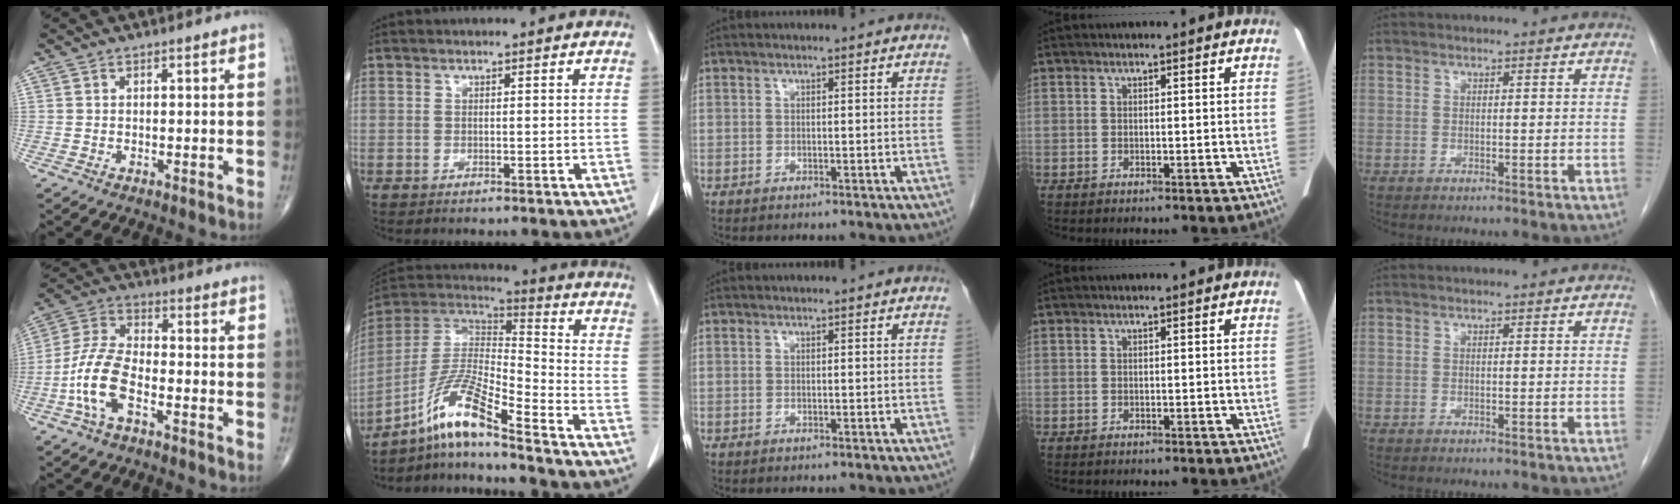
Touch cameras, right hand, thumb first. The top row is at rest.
{"thumb": {"total": 10.7, "force": [-4.3, 4.9, 8.5], "torque": [-0.188, 0.032, -0.087]}, "index": {"total": 13.0, "force": [-9.2, 0.1, 9.2], "torque": [-0.189, 0.009, -0.171]}}